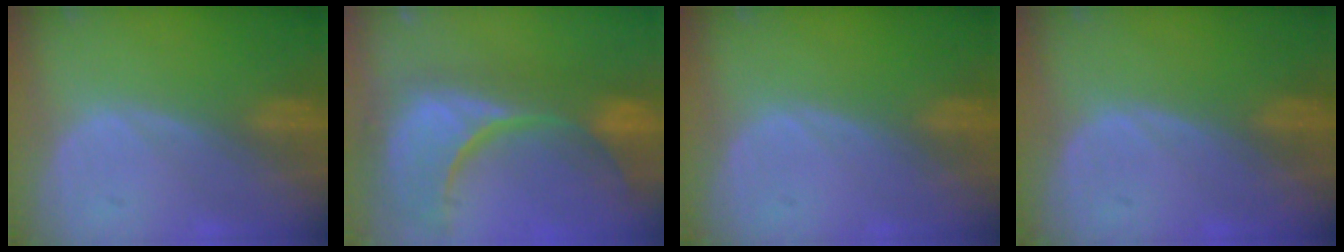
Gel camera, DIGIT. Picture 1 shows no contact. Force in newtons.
{"total": 15.2, "press": 12.2, "slide": 9.2}
{"total": 0.0}
{"total": 0.0}